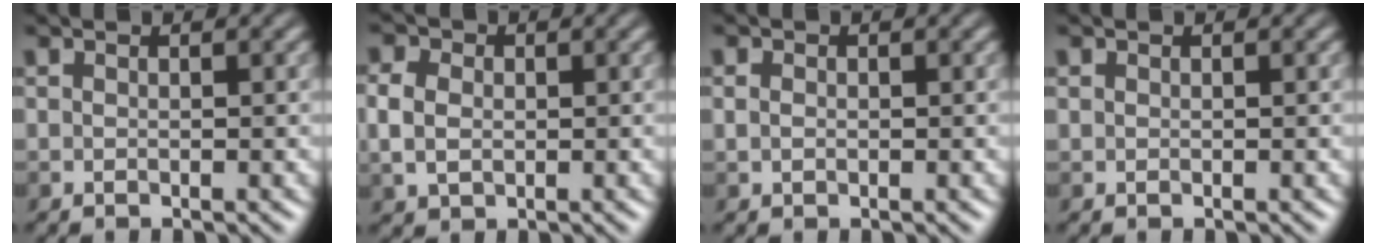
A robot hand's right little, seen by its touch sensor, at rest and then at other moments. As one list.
[{"total": 3.7, "force": [0.2, 3.0, 2.1], "torque": [-0.052, 0.008, -0.001]}, {"total": 0.9, "force": [0.1, 0.8, 0.5], "torque": [-0.011, 0.001, 0.000]}, {"total": 0.0}]